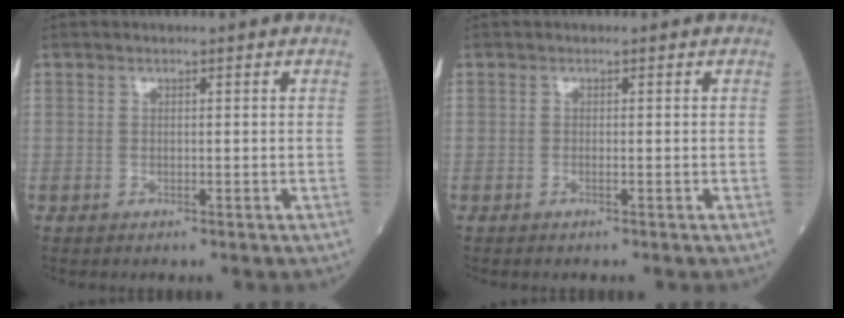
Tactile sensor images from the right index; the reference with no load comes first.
{"total": 0.0}